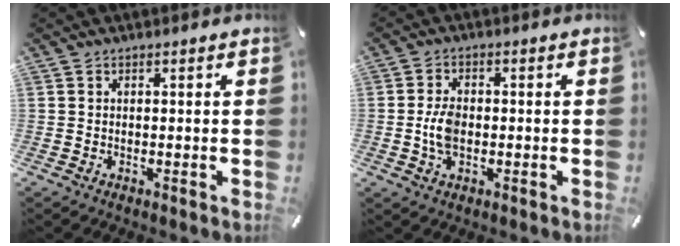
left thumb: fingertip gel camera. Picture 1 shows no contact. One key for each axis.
{"total": 5.1, "fx": -0.6, "fy": 3.2, "fz": 4.0, "tx": -0.094, "ty": -0.001, "tz": -0.015}